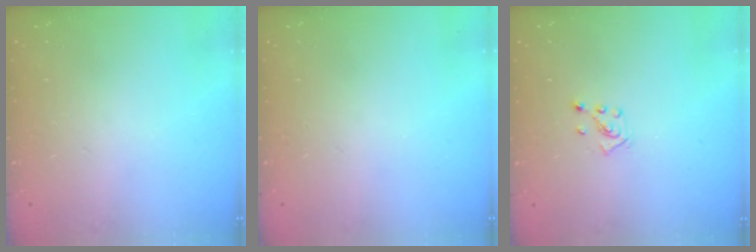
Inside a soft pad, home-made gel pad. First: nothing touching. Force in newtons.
{"total": 0.0}
{"total": 2.8, "press": 2.8, "slide": 0.2}